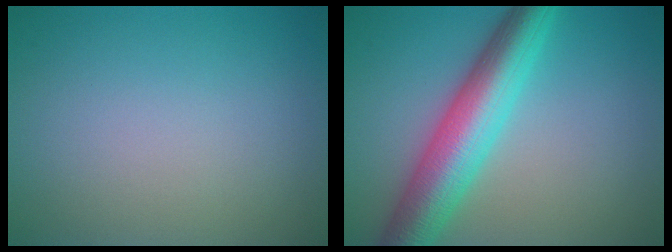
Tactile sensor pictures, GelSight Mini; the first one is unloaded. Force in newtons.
{"total": 8.0, "press": 8.0, "slide": 0.0}